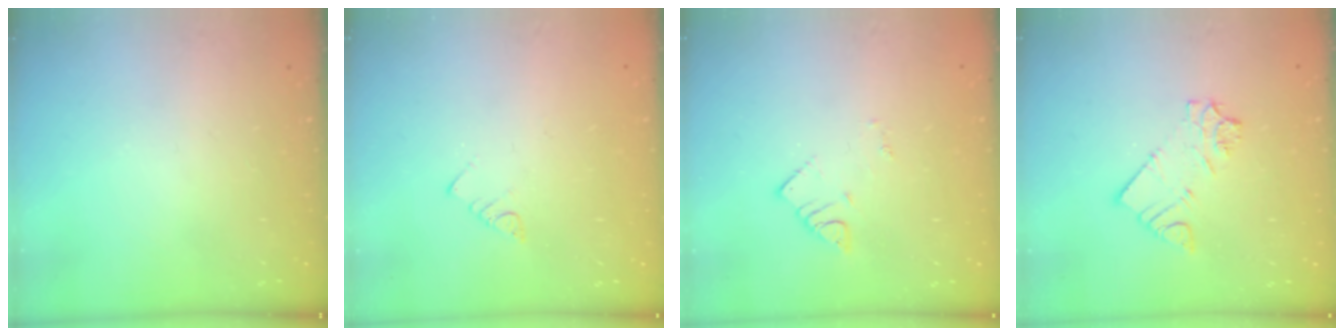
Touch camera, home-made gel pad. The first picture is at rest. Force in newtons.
{"total": 2.5, "press": 2.5, "slide": 0.4}
{"total": 1.9, "press": 1.9, "slide": 0.2}
{"total": 6.3, "press": 6.3, "slide": 0.2}